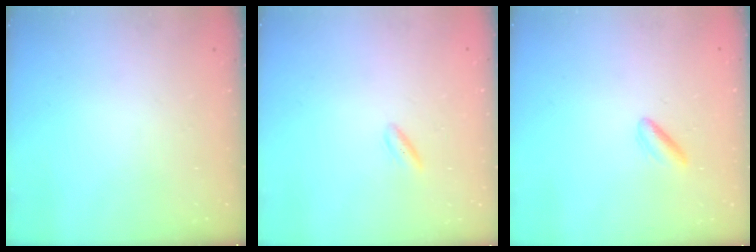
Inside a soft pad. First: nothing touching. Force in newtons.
{"total": 2.3, "press": 2.1, "slide": 1.0}
{"total": 3.9, "press": 3.7, "slide": 1.2}